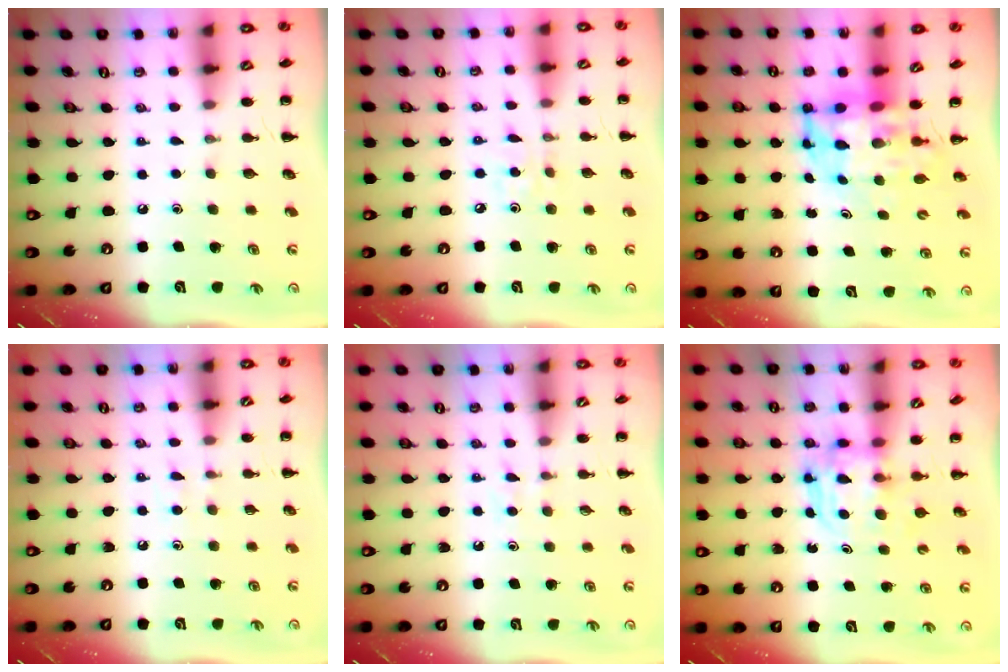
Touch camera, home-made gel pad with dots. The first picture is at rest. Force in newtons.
{"total": 2.4, "press": 2.2, "slide": 0.8}
{"total": 7.2, "press": 6.9, "slide": 2.2}
{"total": 2.9, "press": 2.5, "slide": 1.4}
{"total": 3.3, "press": 3.1, "slide": 1.1}
{"total": 3.7, "press": 3.7, "slide": 0.2}